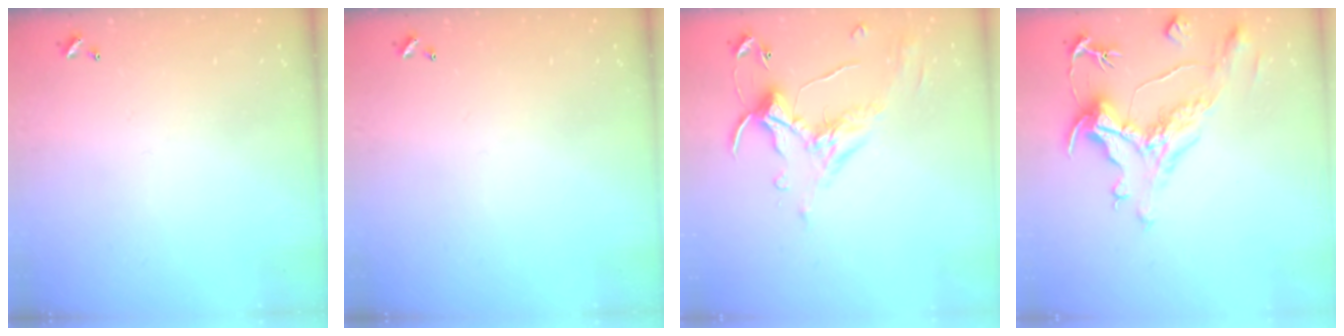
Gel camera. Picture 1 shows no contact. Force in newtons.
{"total": 0.0}
{"total": 1.3, "press": 0.8, "slide": 1.0}
{"total": 2.0, "press": 1.0, "slide": 1.8}